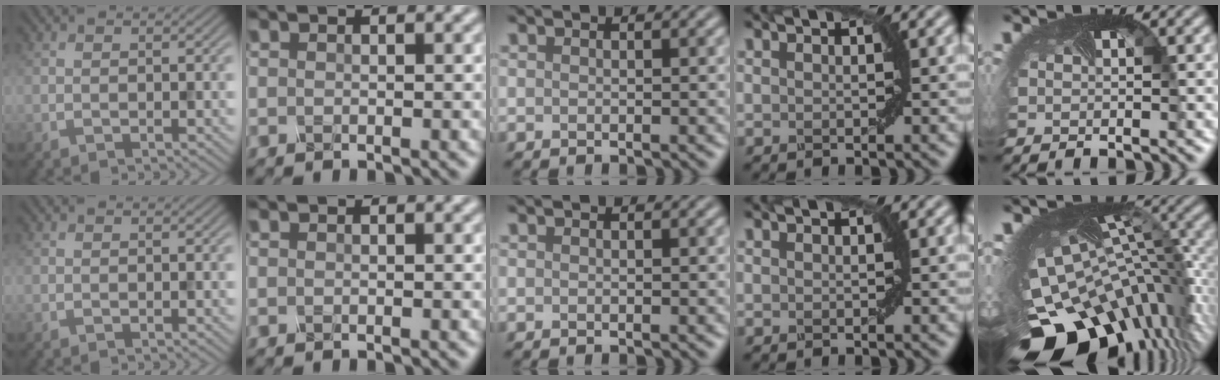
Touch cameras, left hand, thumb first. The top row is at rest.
{"little": {"total": 15.2, "force": [-5.7, 8.4, 11.4], "torque": [-0.223, -0.038, -0.072]}}